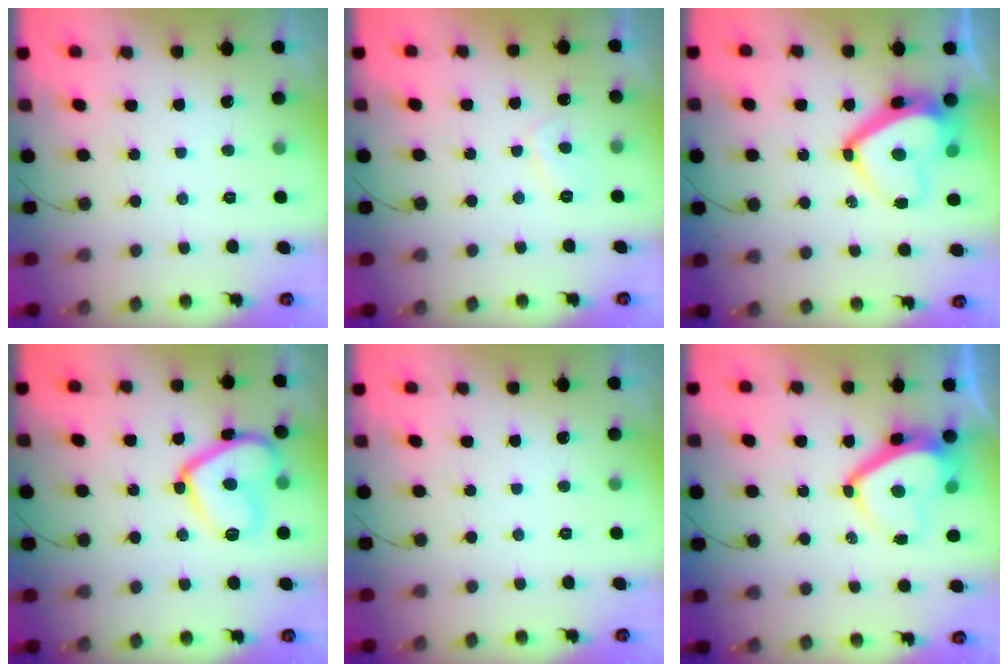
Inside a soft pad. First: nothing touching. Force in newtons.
{"total": 2.4, "press": 2.4, "slide": 0.6}
{"total": 13.5, "press": 13.3, "slide": 2.3}
{"total": 14.8, "press": 14.7, "slide": 1.2}
{"total": 0.0}
{"total": 9.3, "press": 9.2, "slide": 1.3}